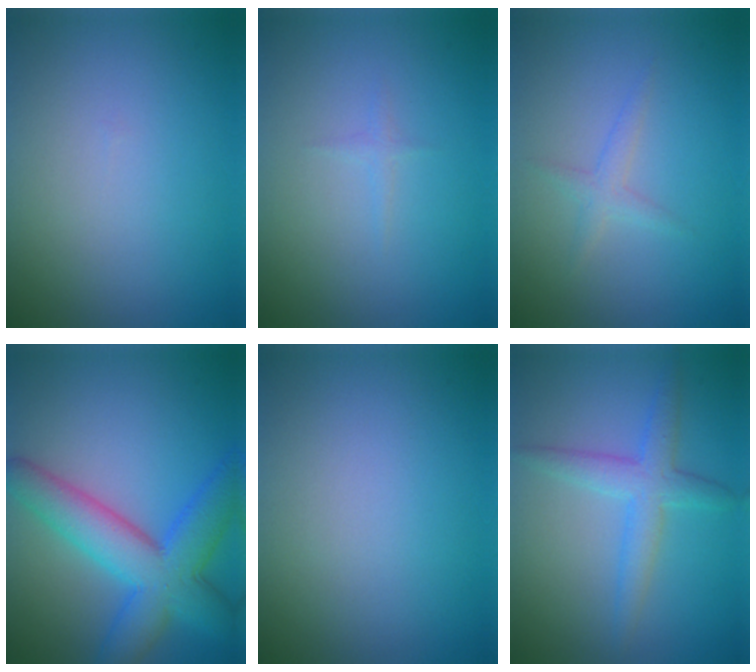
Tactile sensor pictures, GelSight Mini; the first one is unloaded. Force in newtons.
{"total": 0.6, "press": 0.6, "slide": 0.1}
{"total": 1.3, "press": 1.3, "slide": 0.1}
{"total": 8.0, "press": 8.0, "slide": 0.2}
{"total": 0.0}
{"total": 3.2, "press": 3.2, "slide": 0.1}